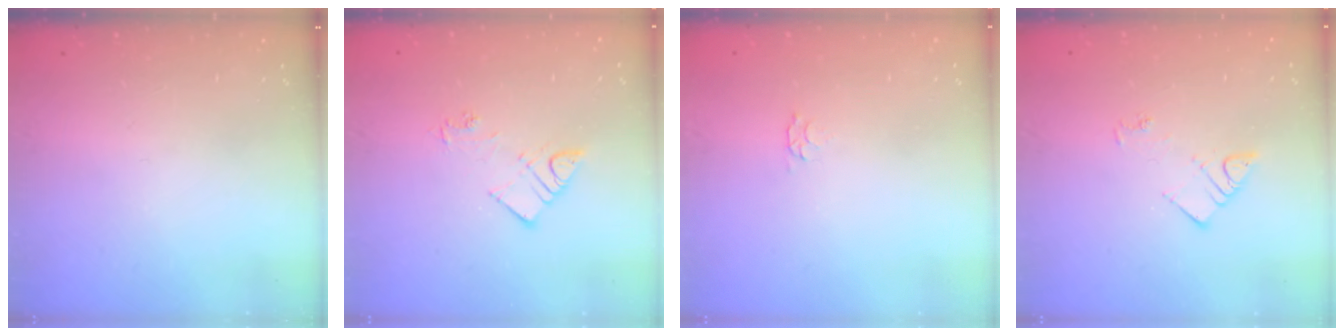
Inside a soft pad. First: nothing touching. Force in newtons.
{"total": 7.3, "press": 7.2, "slide": 0.7}
{"total": 2.8, "press": 2.7, "slide": 0.5}
{"total": 3.8, "press": 3.7, "slide": 0.6}